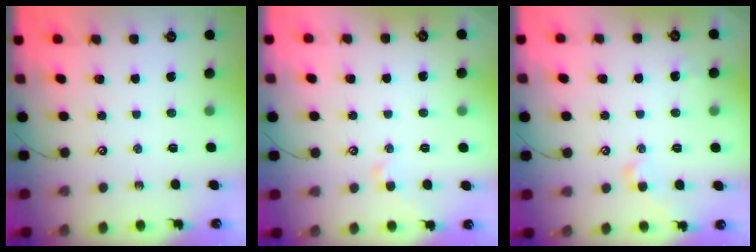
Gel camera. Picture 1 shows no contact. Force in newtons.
{"total": 0.6, "press": 0.0, "slide": 0.6}
{"total": 2.6, "press": 2.5, "slide": 0.8}